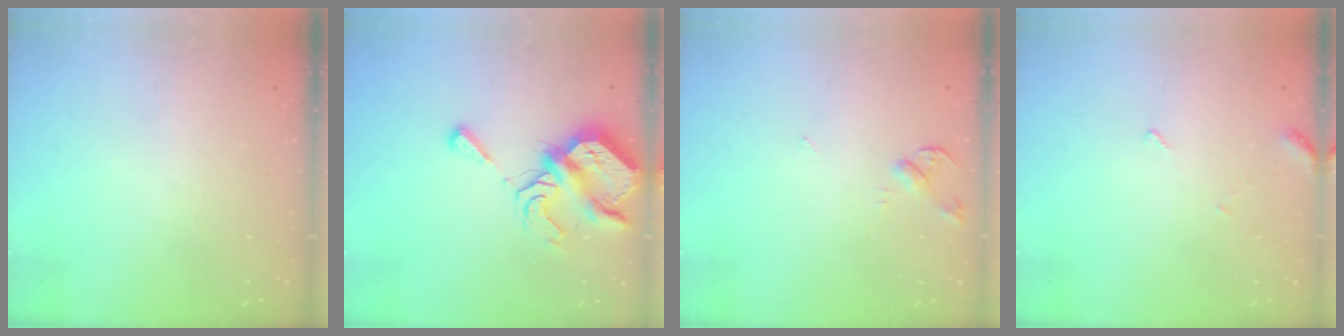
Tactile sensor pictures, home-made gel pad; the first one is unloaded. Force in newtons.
{"total": 9.0, "press": 8.9, "slide": 1.1}
{"total": 4.3, "press": 4.3, "slide": 0.8}
{"total": 5.4, "press": 5.4, "slide": 0.5}